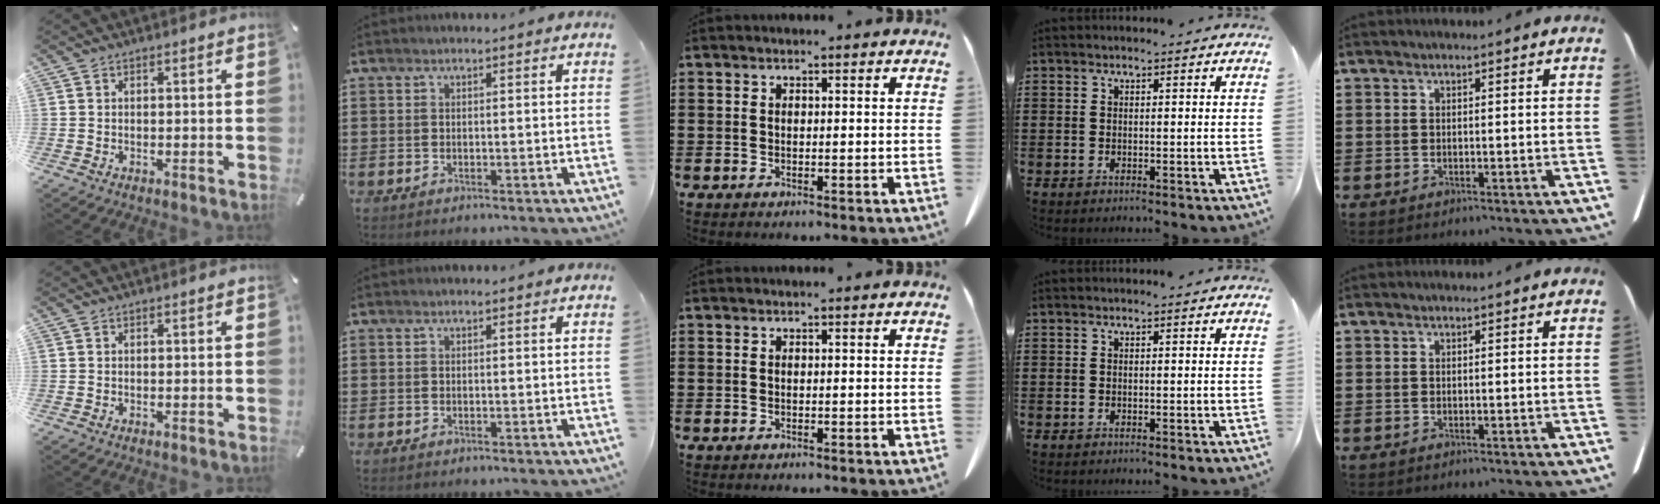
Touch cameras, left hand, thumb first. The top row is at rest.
{}